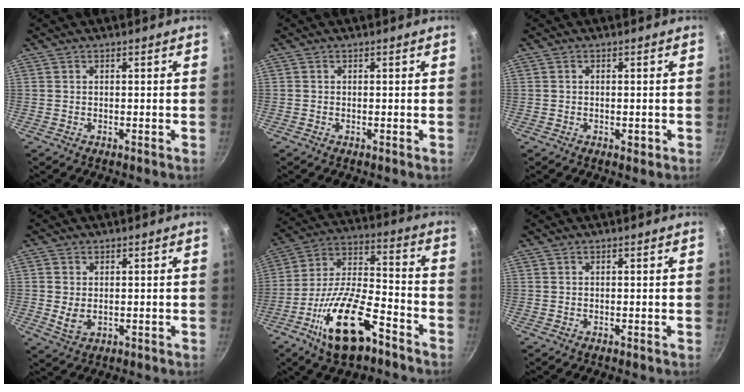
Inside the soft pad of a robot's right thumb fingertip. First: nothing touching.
{"total": 0.0}
{"total": 1.4, "force": [-0.4, 1.0, 1.0], "torque": [-0.011, 0.002, -0.007]}
{"total": 3.9, "force": [0.0, 2.8, 2.7], "torque": [-0.053, -0.009, 0.007]}
{"total": 19.2, "force": [-10.0, 7.7, 14.4], "torque": [-0.251, 0.049, -0.190]}
{"total": 0.0}